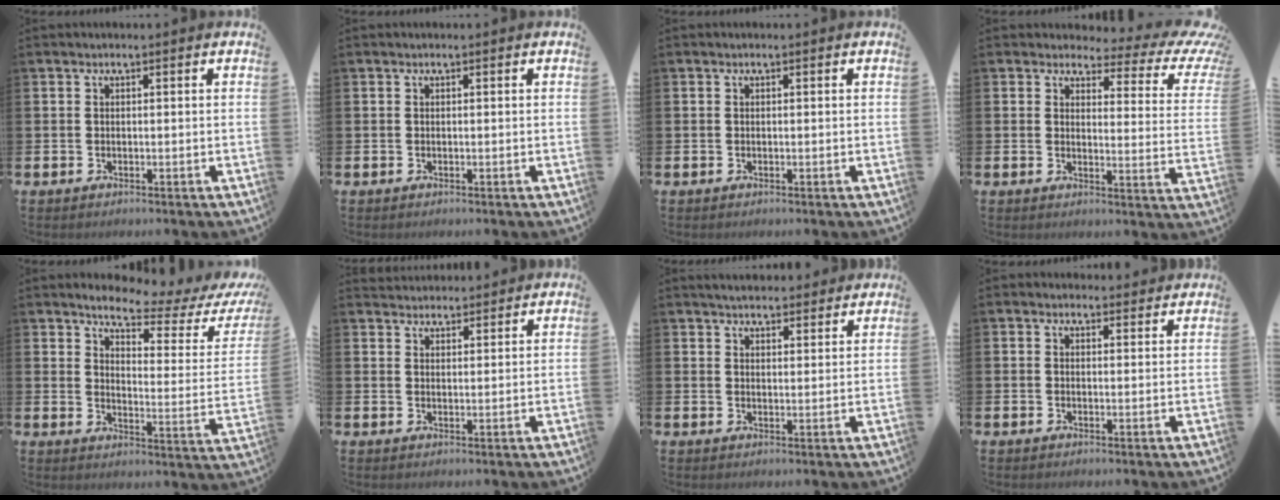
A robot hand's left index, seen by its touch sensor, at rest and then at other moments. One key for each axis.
{"total": 0.0}
{"total": 0.0}
{"total": 3.2, "fx": 2.2, "fy": 1.8, "fz": 1.5, "tx": -0.016, "ty": -0.030, "tz": 0.024}
{"total": 5.4, "fx": 4.8, "fy": 0.8, "fz": 2.2, "tx": -0.053, "ty": -0.039, "tz": 0.073}
{"total": 2.8, "fx": 2.8, "fy": 0.7, "fz": -0.1, "tx": 0.003, "ty": -0.013, "tz": 0.050}
{"total": 3.5, "fx": 3.4, "fy": 0.8, "fz": 0.3, "tx": -0.014, "ty": -0.013, "tz": 0.063}
{"total": 1.6, "fx": 1.4, "fy": 0.7, "fz": -0.1, "tx": 0.006, "ty": -0.001, "tz": 0.025}